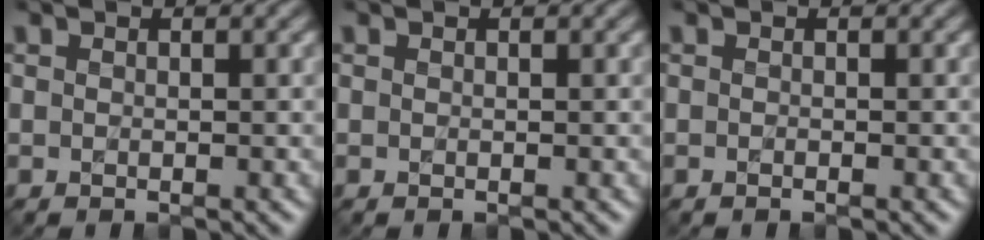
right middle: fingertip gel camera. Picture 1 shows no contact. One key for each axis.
{"total": 0.0}
{"total": 0.0}